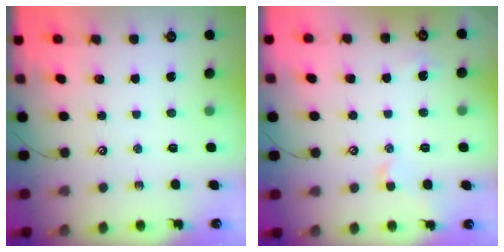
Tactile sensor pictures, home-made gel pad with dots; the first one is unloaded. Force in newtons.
{"total": 2.4, "press": 2.2, "slide": 0.7}